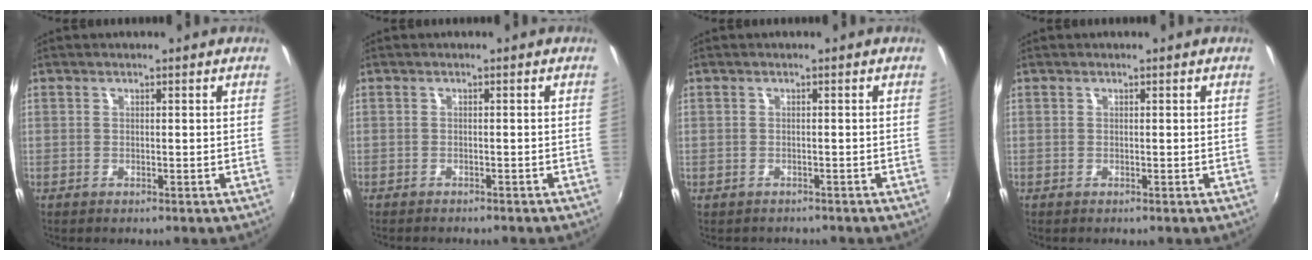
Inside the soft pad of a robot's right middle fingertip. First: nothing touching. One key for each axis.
{"total": 2.2, "fx": -2.1, "fy": 0.1, "fz": 0.6, "tx": -0.016, "ty": -0.011, "tz": -0.032}
{"total": 1.1, "fx": -0.9, "fy": 0.7, "fz": -0.2, "tx": -0.001, "ty": 0.002, "tz": -0.013}
{"total": 0.0}